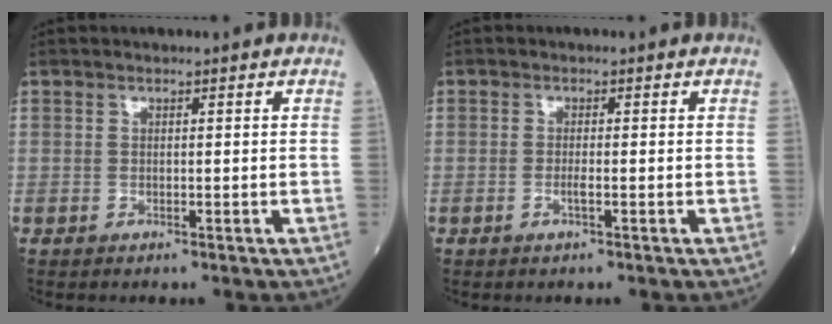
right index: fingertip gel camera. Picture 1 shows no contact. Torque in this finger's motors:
{"motor_torque": [-0.03, -0.04, -0.11, -0.01]}